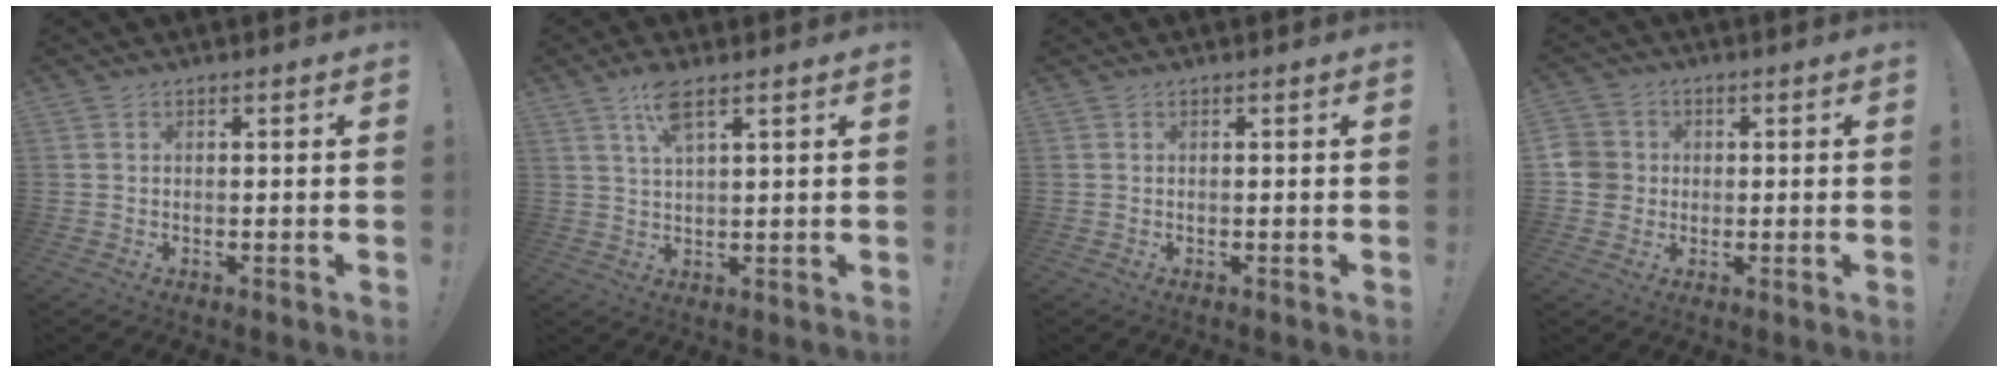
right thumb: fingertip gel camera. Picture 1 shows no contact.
{"total": 7.0, "force": [4.0, 2.1, 5.4], "torque": [-0.096, -0.009, 0.069]}
{"total": 0.0}
{"total": 6.6, "force": [0.0, 6.3, 1.9], "torque": [-0.050, 0.005, -0.001]}